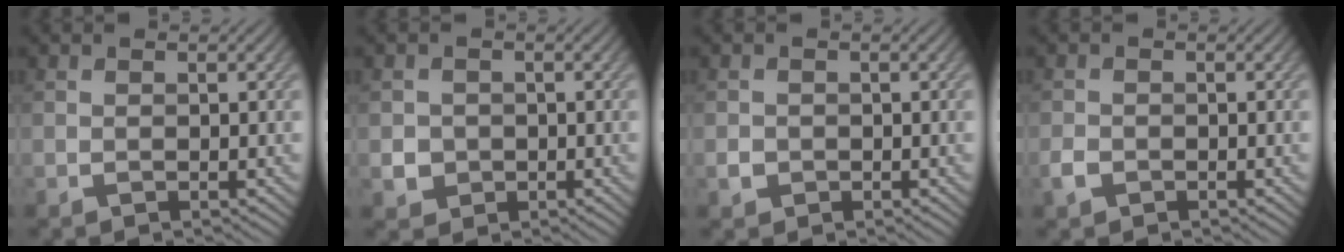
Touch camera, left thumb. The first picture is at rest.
{"total": 2.5, "force": [-0.5, 2.4, 0.6], "torque": [-0.012, -0.007, -0.010]}
{"total": 1.4, "force": [-0.5, 1.2, 0.4], "torque": [-0.004, -0.005, -0.011]}
{"total": 1.6, "force": [-0.9, 1.1, 0.7], "torque": [-0.016, -0.002, -0.021]}